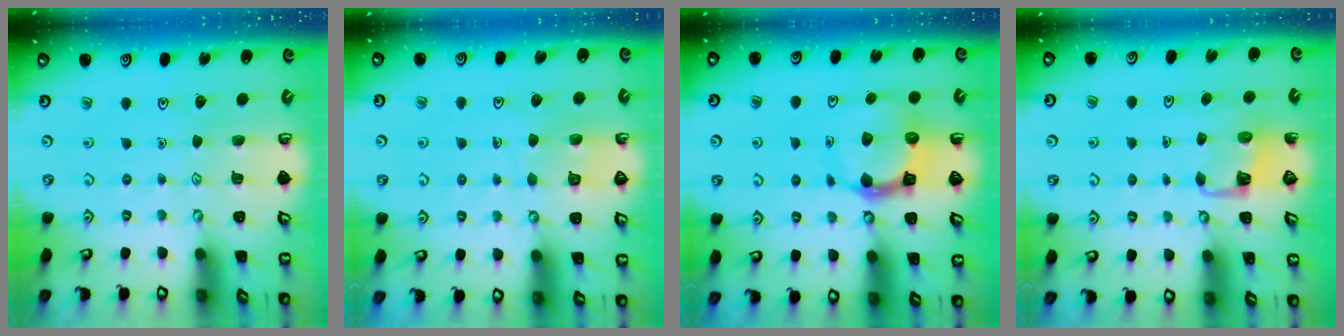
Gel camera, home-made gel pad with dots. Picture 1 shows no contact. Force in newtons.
{"total": 5.8, "press": 5.8, "slide": 0.5}
{"total": 9.7, "press": 9.6, "slide": 1.4}
{"total": 3.8, "press": 3.8, "slide": 0.3}